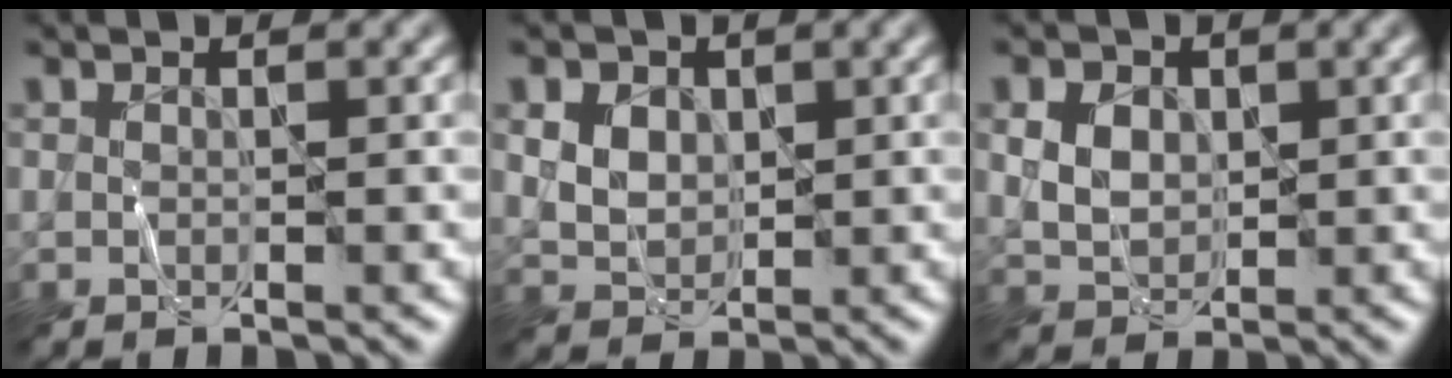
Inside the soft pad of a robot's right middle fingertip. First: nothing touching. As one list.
[{"total": 4.6, "force": [1.8, 3.5, 2.5], "torque": [-0.056, 0.015, 0.029]}, {"total": 3.2, "force": [0.9, 2.5, 1.9], "torque": [-0.041, 0.000, 0.013]}]